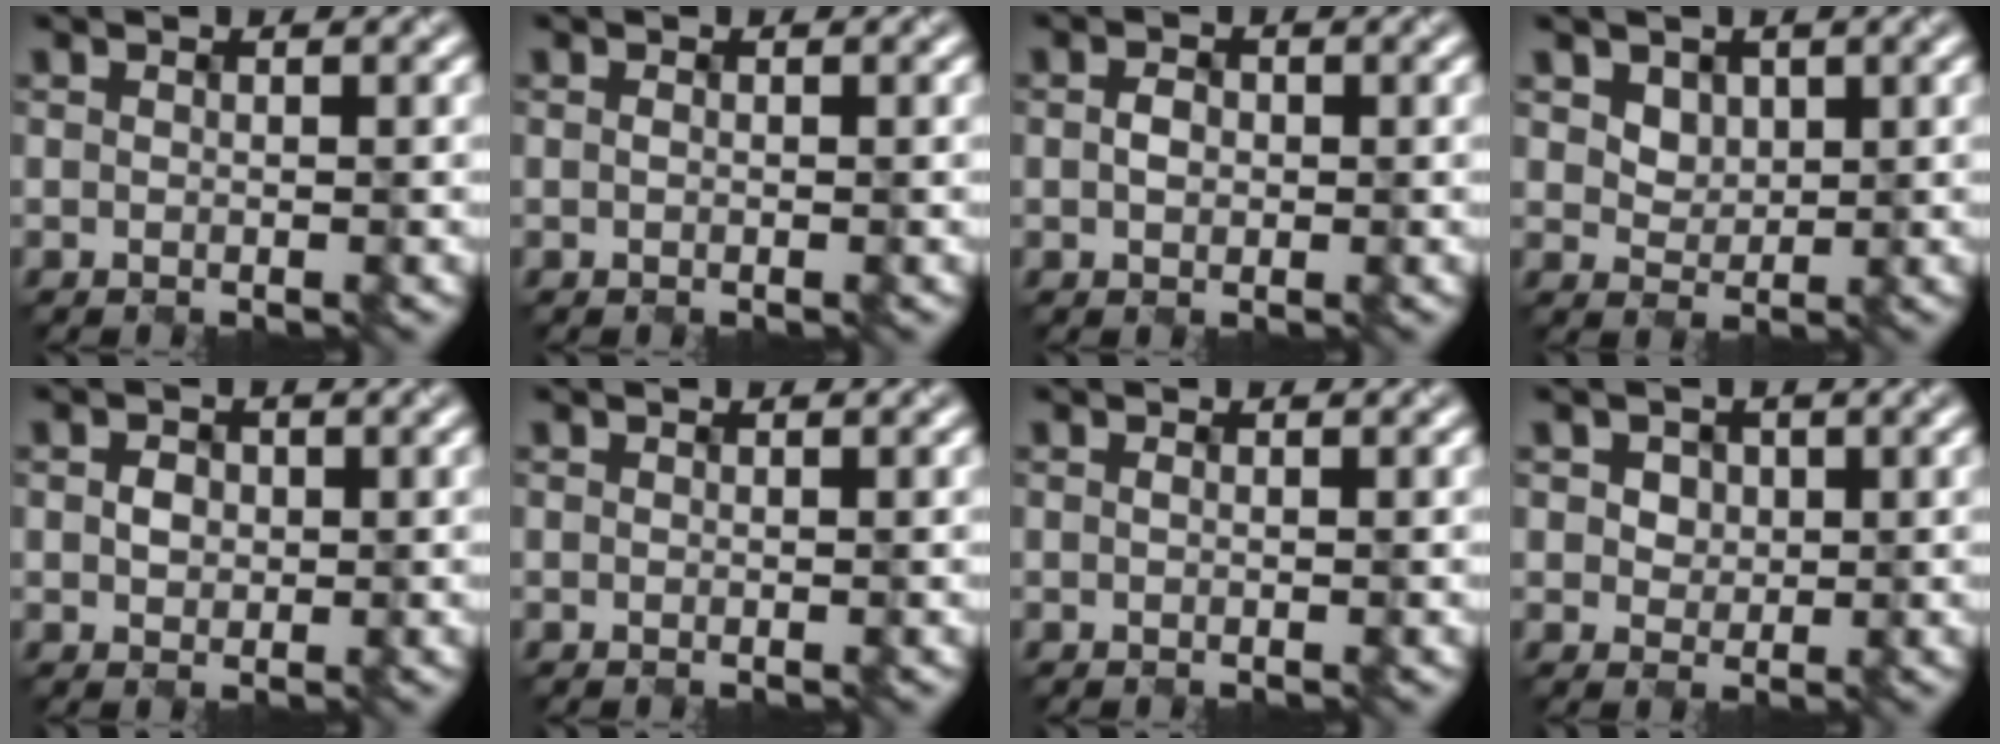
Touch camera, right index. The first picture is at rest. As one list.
[{"total": 0.0}, {"total": 1.1, "force": [-0.3, 0.9, 0.5], "torque": [-0.015, 0.000, -0.001]}, {"total": 2.1, "force": [1.3, 1.5, 0.4], "torque": [-0.024, -0.004, 0.042]}, {"total": 1.1, "force": [-0.1, 1.0, 0.2], "torque": [-0.009, -0.001, 0.002]}, {"total": 0.0}, {"total": 0.0}, {"total": 2.7, "force": [1.3, 2.1, 0.9], "torque": [-0.033, 0.013, 0.022]}]